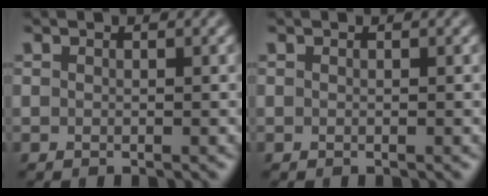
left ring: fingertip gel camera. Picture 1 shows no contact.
{"total": 0.0}